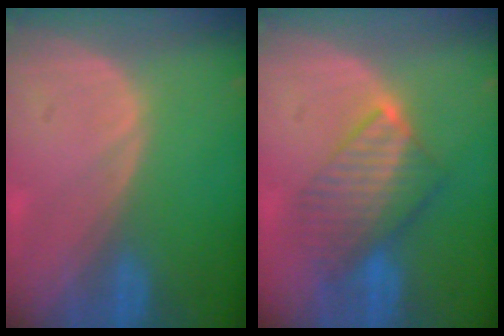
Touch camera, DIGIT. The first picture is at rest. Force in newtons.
{"total": 7.3, "press": 7.1, "slide": 1.8}